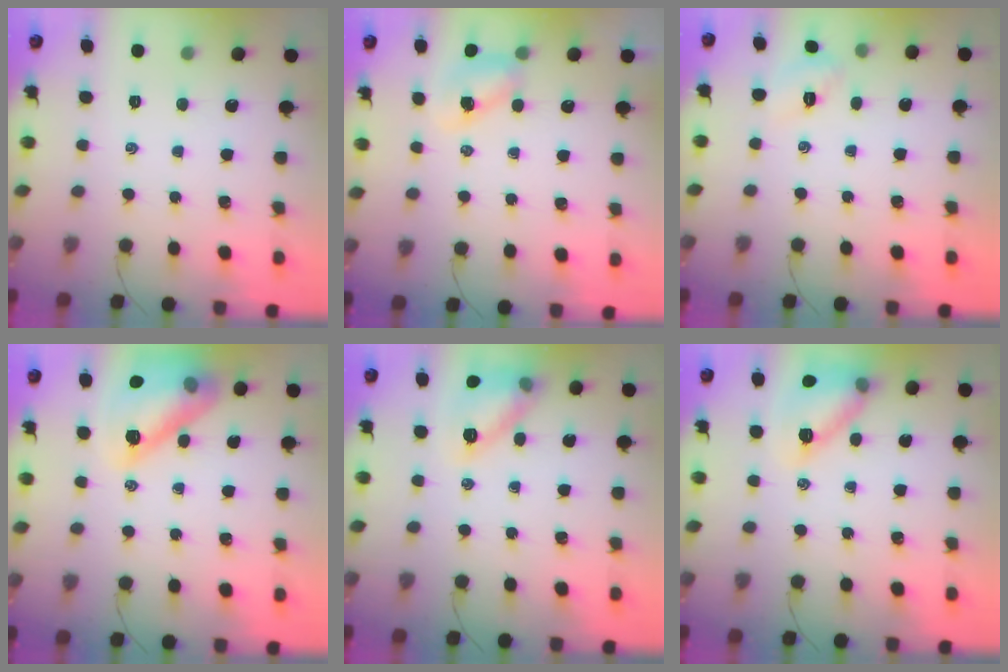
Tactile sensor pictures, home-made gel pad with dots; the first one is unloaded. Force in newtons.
{"total": 5.8, "press": 5.8, "slide": 0.4}
{"total": 5.0, "press": 4.8, "slide": 1.5}
{"total": 17.6, "press": 17.5, "slide": 2.0}
{"total": 13.1, "press": 13.1, "slide": 1.2}
{"total": 14.4, "press": 14.3, "slide": 1.4}